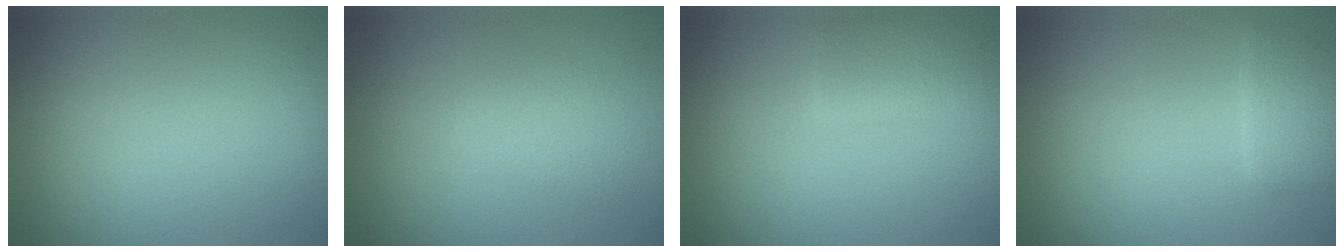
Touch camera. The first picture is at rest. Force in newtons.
{"total": 1.9, "press": 1.9, "slide": 0.1}
{"total": 2.8, "press": 2.8, "slide": 0.1}
{"total": 2.0, "press": 2.0, "slide": 0.3}